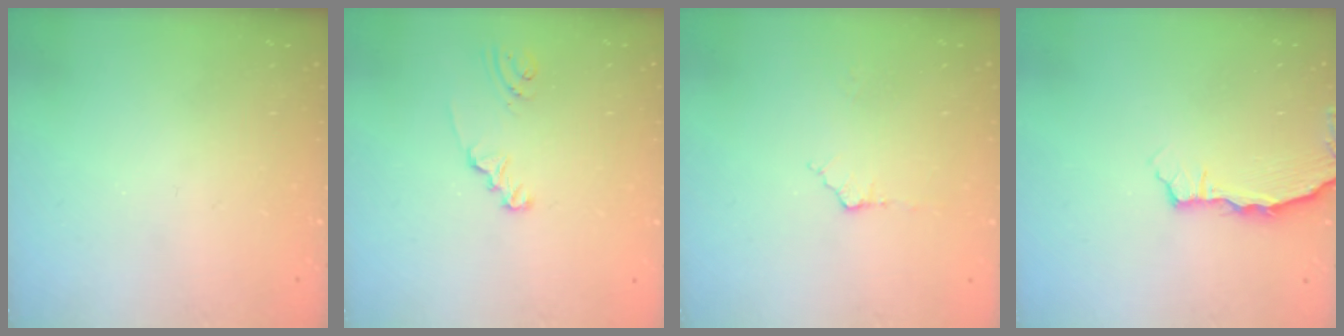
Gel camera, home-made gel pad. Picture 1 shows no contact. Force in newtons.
{"total": 1.9, "press": 1.9, "slide": 0.3}
{"total": 3.2, "press": 3.0, "slide": 1.1}
{"total": 3.2, "press": 3.2, "slide": 0.4}